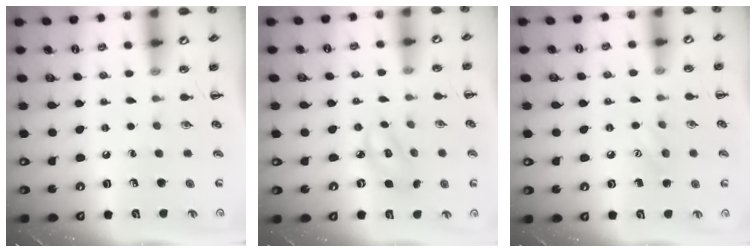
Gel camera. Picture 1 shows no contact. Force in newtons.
{"total": 3.3, "press": 3.3, "slide": 0.6}
{"total": 6.2, "press": 6.1, "slide": 1.2}